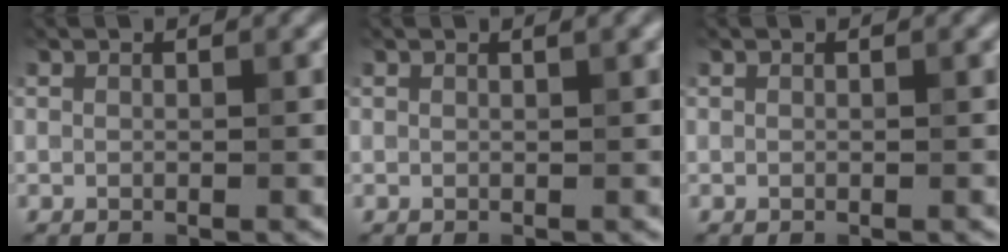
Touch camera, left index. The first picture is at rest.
{"total": 0.8, "force": [0.4, 0.2, 0.6], "torque": [-0.004, 0.002, 0.004]}
{"total": 0.0}